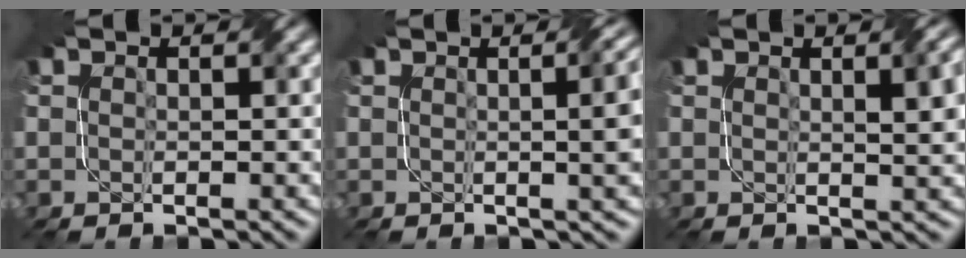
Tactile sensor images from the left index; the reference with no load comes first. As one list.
[{"total": 7.2, "force": [0.6, 3.0, 6.5], "torque": [-0.025, 0.023, 0.002]}, {"total": 3.9, "force": [1.4, 1.2, 3.4], "torque": [-0.034, 0.007, 0.020]}]